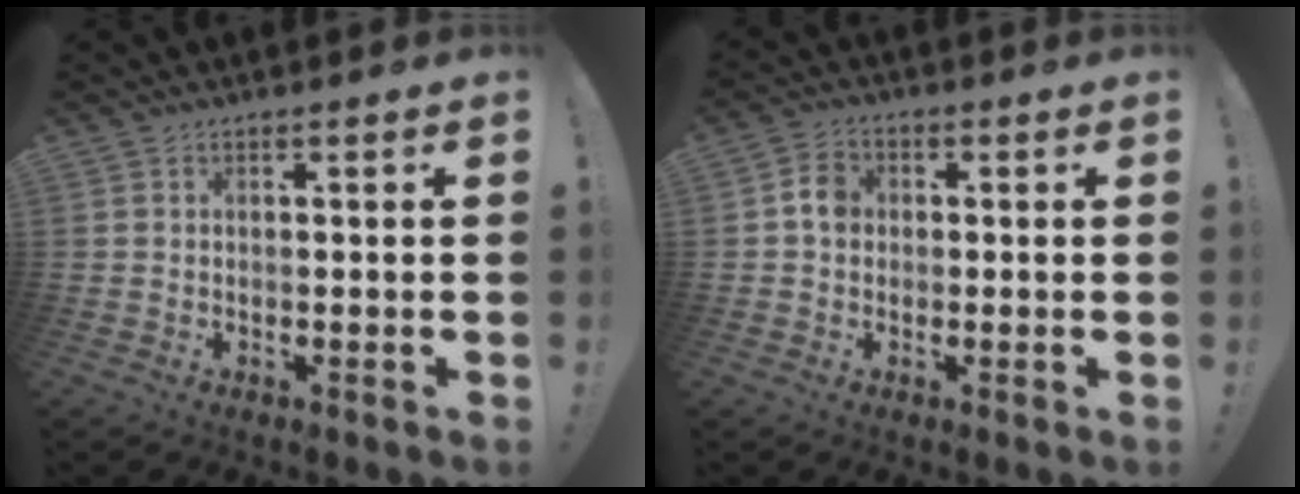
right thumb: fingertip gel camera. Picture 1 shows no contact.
{"total": 4.9, "force": [-0.2, 4.1, 2.7], "torque": [-0.043, 0.014, -0.004]}